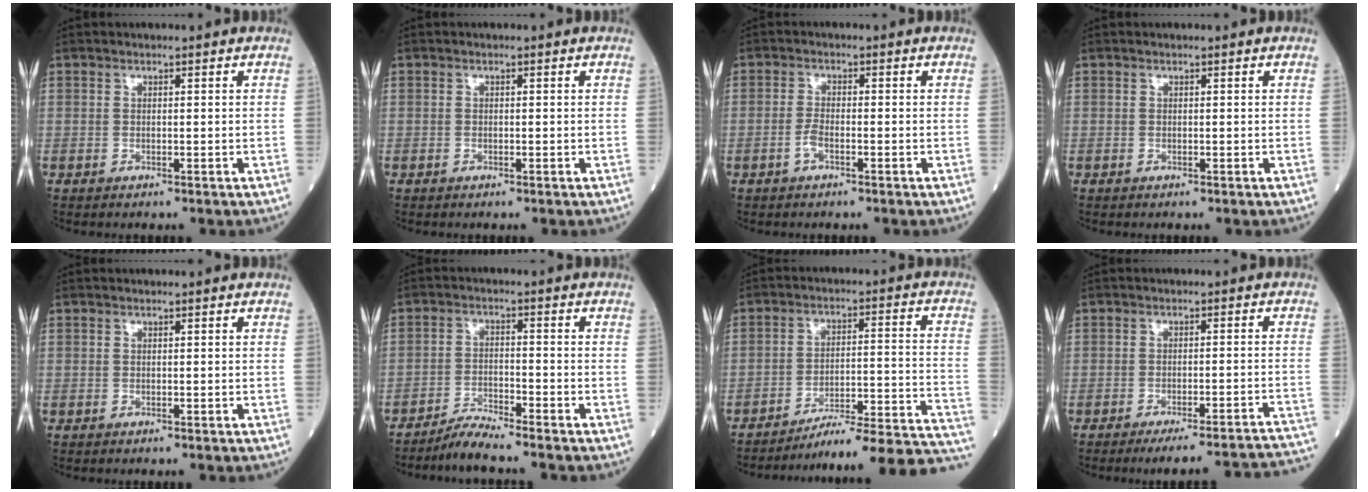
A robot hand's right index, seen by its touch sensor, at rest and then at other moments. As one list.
[{"total": 0.0}, {"total": 2.1, "force": [-1.0, 0.6, 1.8], "torque": [-0.038, 0.001, -0.022]}, {"total": 0.0}, {"total": 0.0}, {"total": 3.9, "force": [-3.8, -0.8, 0.8], "torque": [-0.022, -0.022, -0.073]}, {"total": 22.2, "force": [-20.7, -0.8, 7.9], "torque": [-0.047, 0.003, -0.279]}, {"total": 18.3, "force": [-17.5, -0.7, 5.3], "torque": [-0.017, -0.005, -0.208]}]